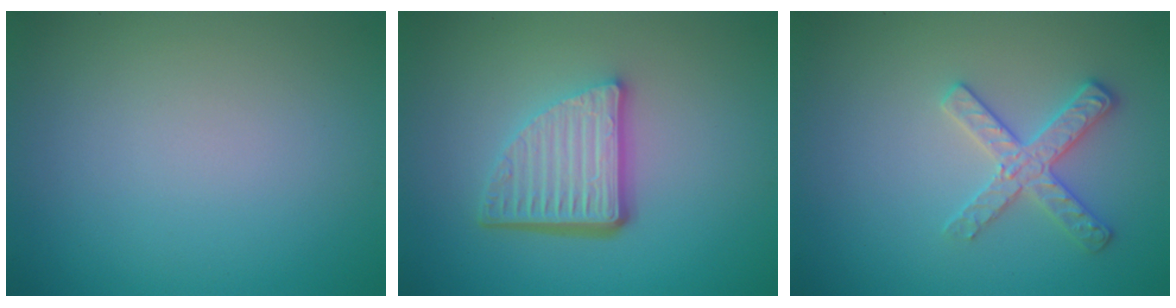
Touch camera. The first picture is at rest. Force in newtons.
{"total": 5.6, "press": 3.7, "slide": 4.1}
{"total": 2.7, "press": 2.6, "slide": 0.5}